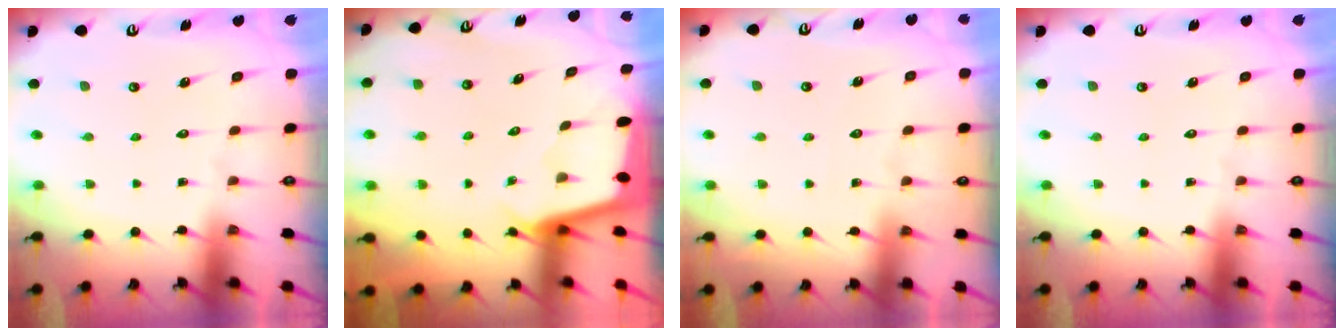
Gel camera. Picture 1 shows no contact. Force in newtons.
{"total": 1.8, "press": 1.8, "slide": 0.1}
{"total": 2.2, "press": 2.2, "slide": 0.2}
{"total": 0.0}